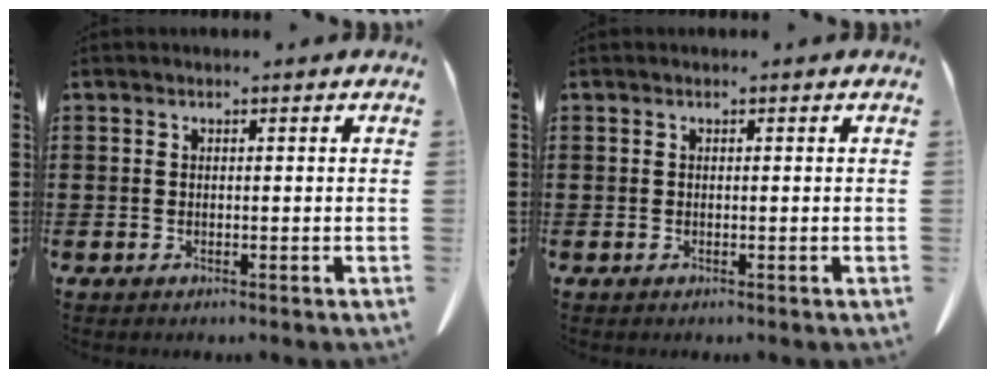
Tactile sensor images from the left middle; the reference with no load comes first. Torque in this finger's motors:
{"motor_torque": [-0.02, -0.01, 0.00, 0.00]}